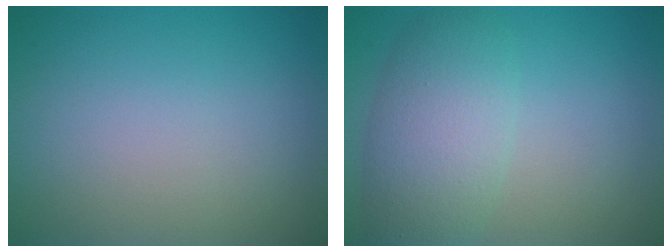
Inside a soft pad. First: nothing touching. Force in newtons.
{"total": 5.4, "press": 5.4, "slide": 0.1}